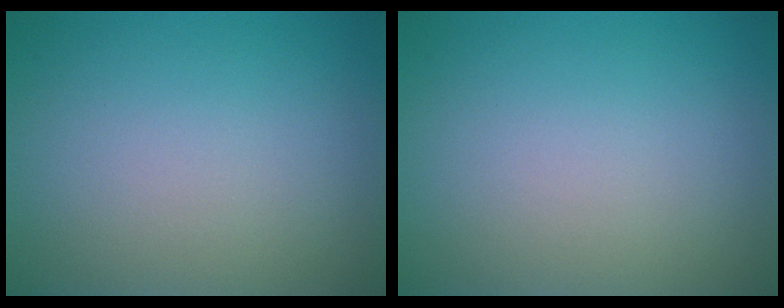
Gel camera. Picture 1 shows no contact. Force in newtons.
{"total": 0.0}